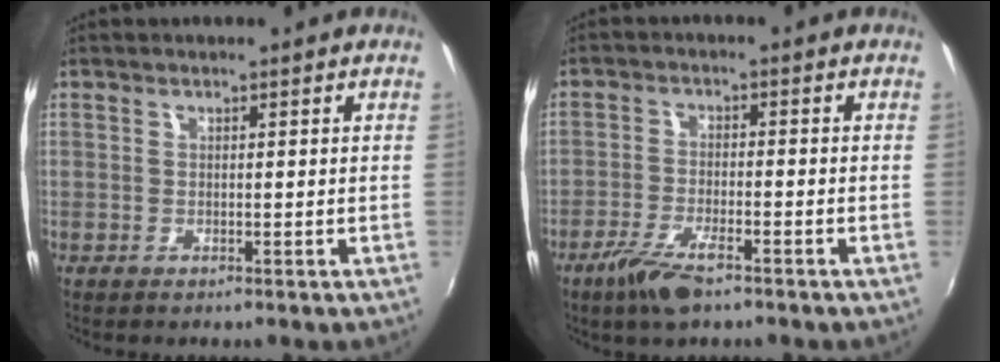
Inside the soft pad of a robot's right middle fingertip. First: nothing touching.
{"total": 7.1, "force": [-4.8, 1.8, 4.9], "torque": [-0.117, -0.013, -0.092]}